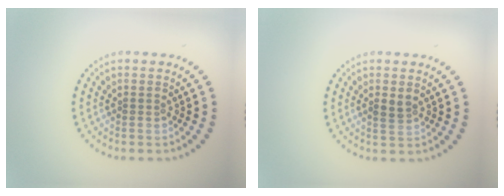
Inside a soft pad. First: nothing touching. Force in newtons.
{"total": 1.2, "press": 1.1, "slide": 0.4}